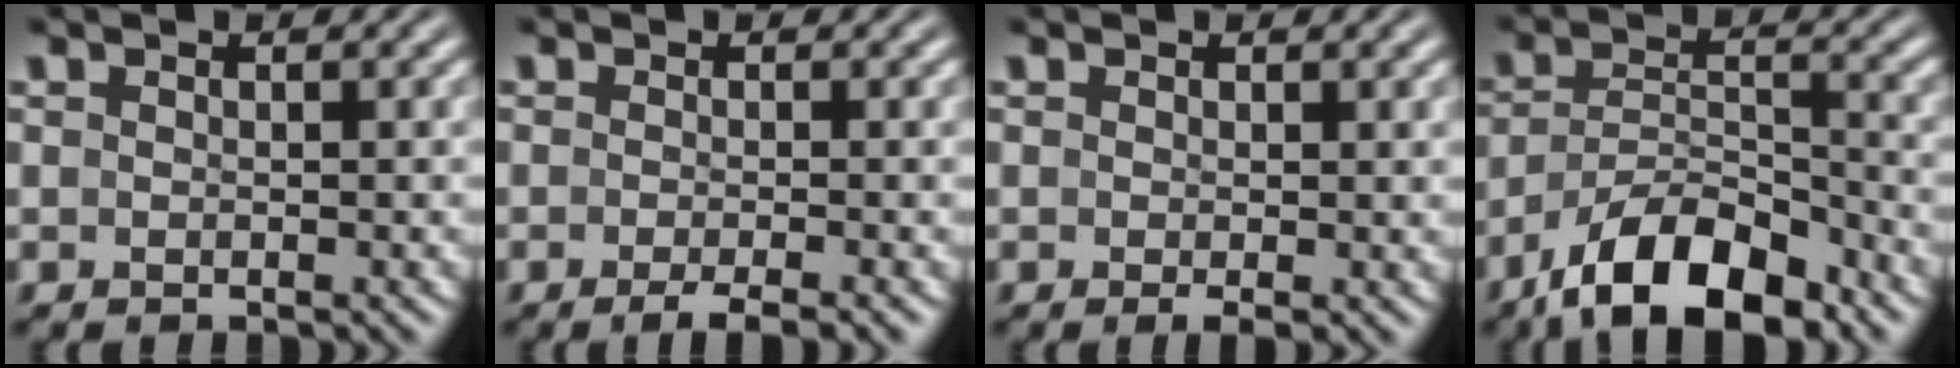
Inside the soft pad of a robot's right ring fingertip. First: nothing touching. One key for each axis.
{"total": 3.1, "fx": -2.5, "fy": 0.3, "fz": 1.9, "tx": -0.026, "ty": -0.005, "tz": -0.037}
{"total": 1.1, "fx": -0.4, "fy": 0.1, "fz": 1.0, "tx": -0.010, "ty": -0.005, "tz": -0.004}
{"total": 8.2, "fx": -5.6, "fy": 3.6, "fz": 4.9, "tx": -0.075, "ty": -0.020, "tz": -0.079}